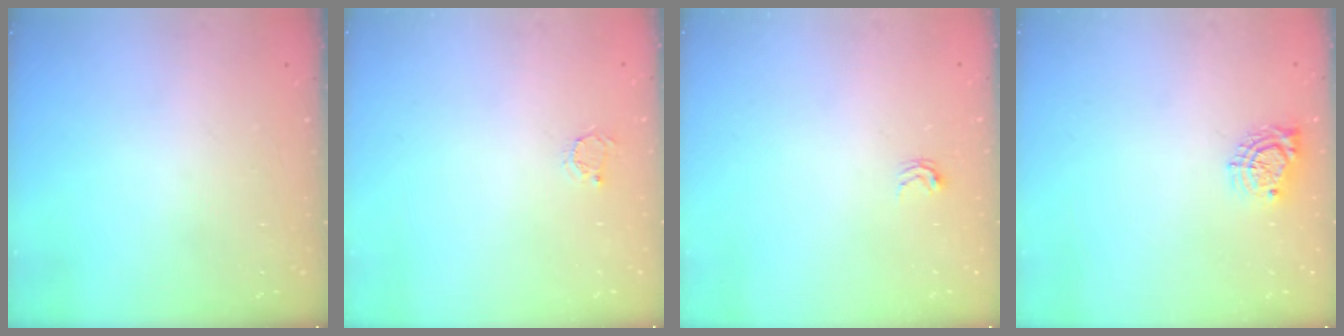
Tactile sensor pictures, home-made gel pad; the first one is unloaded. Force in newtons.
{"total": 2.3, "press": 2.3, "slide": 0.3}
{"total": 2.9, "press": 2.8, "slide": 0.4}
{"total": 7.9, "press": 7.9, "slide": 0.4}